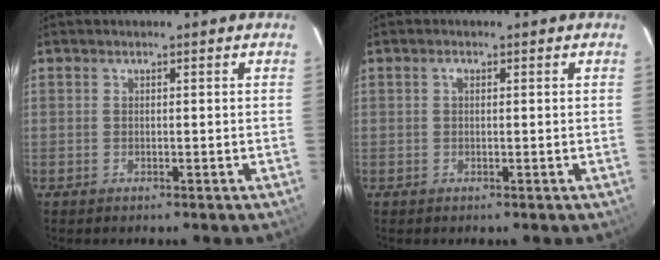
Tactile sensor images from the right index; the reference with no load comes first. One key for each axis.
{"total": 0.9, "fx": 0.2, "fy": 0.6, "fz": 0.6, "tx": -0.012, "ty": 0.005, "tz": 0.002}